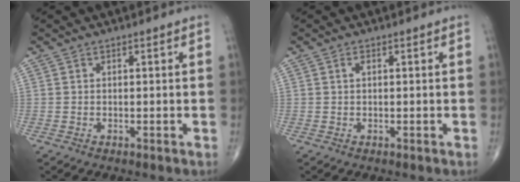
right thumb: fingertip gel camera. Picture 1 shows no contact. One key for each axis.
{"total": 0.9, "fx": 0.3, "fy": 0.4, "fz": 0.8, "tx": -0.016, "ty": 0.003, "tz": 0.006}